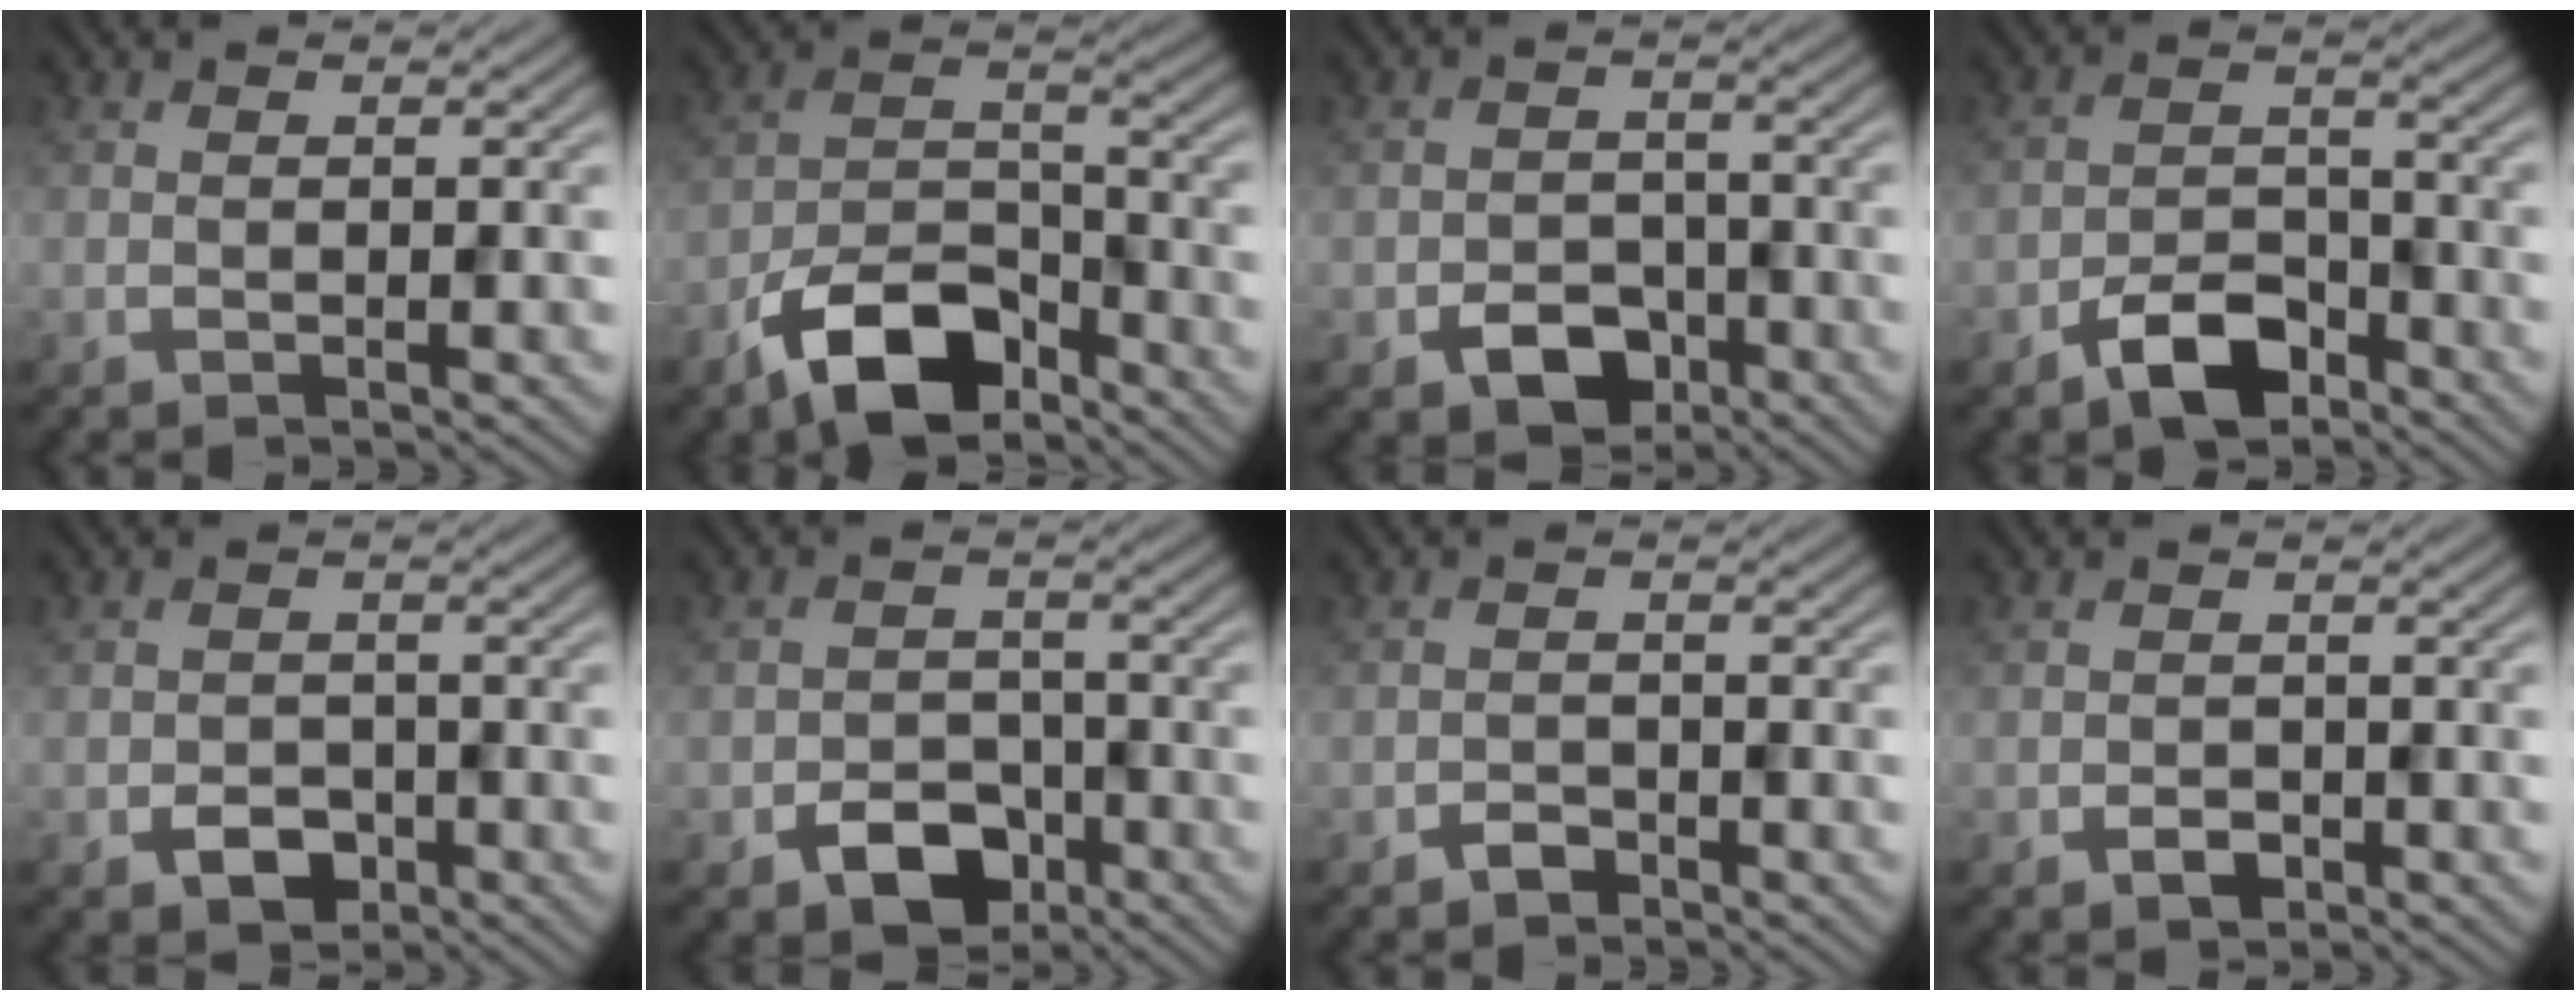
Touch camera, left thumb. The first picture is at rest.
{"total": 10.9, "force": [-7.3, 4.9, 6.4], "torque": [-0.114, -0.005, -0.149]}
{"total": 5.0, "force": [-2.7, 3.4, 2.5], "torque": [-0.040, -0.010, -0.053]}
{"total": 6.4, "force": [-4.2, 3.2, 3.5], "torque": [-0.059, 0.001, -0.088]}
{"total": 3.4, "force": [-1.7, 2.5, 1.6], "torque": [-0.026, -0.007, -0.034]}
{"total": 6.0, "force": [-3.4, 3.9, 3.0], "torque": [-0.048, -0.008, -0.067]}
{"total": 1.8, "force": [-1.4, 1.0, 0.6], "torque": [-0.007, 0.002, -0.030]}
{"total": 1.7, "force": [-0.9, 1.1, 0.8], "torque": [-0.013, -0.003, -0.020]}